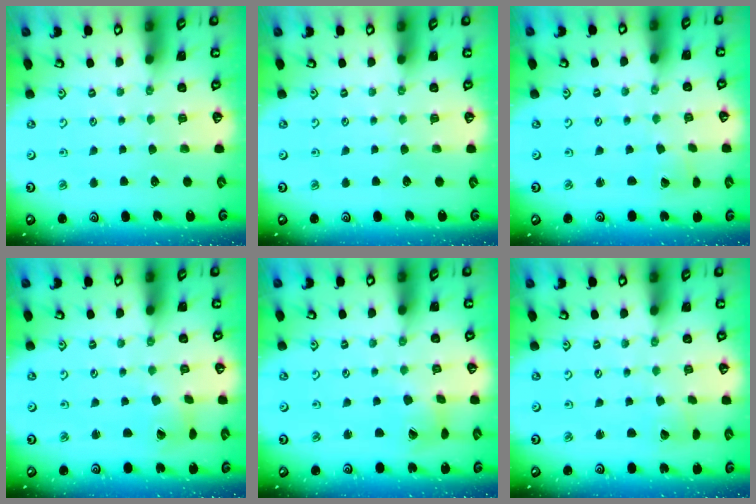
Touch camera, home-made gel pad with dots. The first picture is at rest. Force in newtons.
{"total": 0.0}
{"total": 1.3, "press": 1.3, "slide": 0.1}
{"total": 2.0, "press": 2.0, "slide": 0.3}
{"total": 4.2, "press": 4.2, "slide": 0.5}
{"total": 1.8, "press": 1.7, "slide": 0.3}